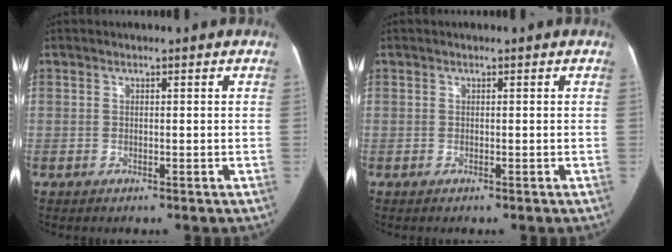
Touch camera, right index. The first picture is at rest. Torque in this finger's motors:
{"motor_torque": [-0.95, -0.12, -1.06, -0.21]}